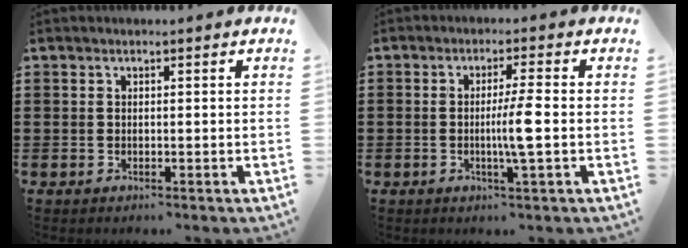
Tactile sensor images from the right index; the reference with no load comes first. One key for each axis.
{"total": 4.8, "fx": -0.6, "fy": -0.3, "fz": 4.7, "tx": -0.090, "ty": -0.008, "tz": -0.019}